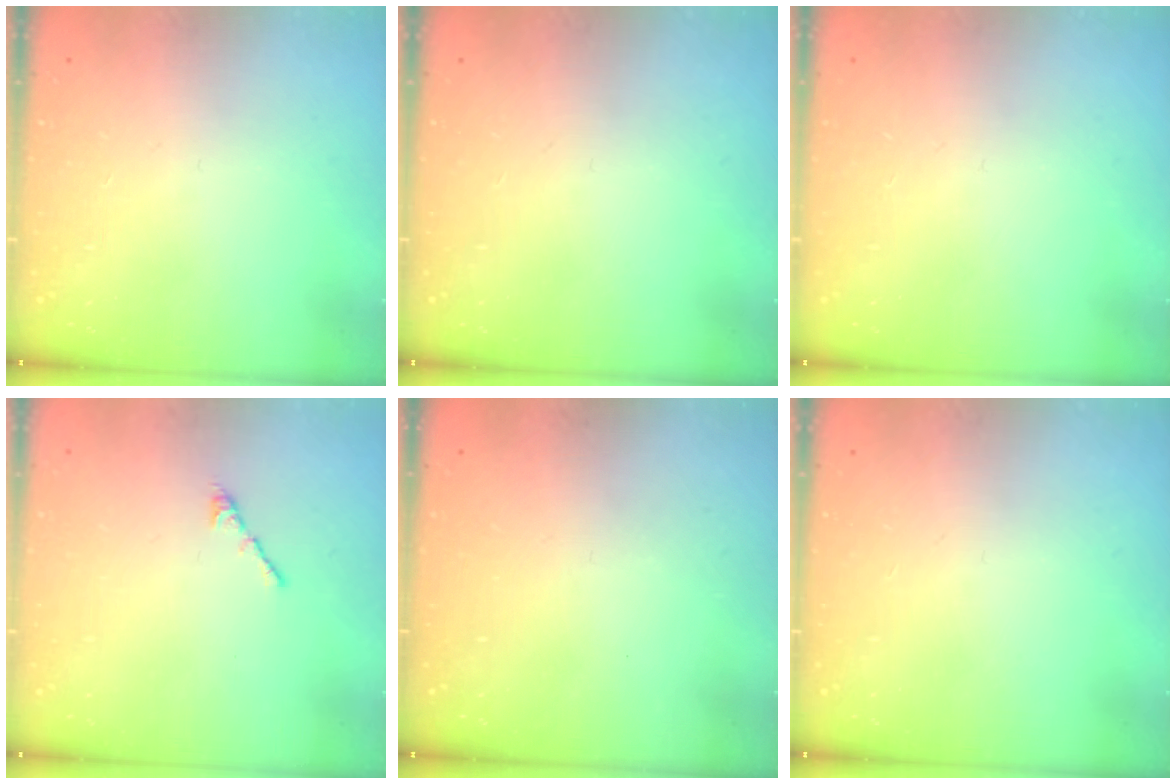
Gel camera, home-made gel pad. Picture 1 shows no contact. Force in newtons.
{"total": 0.0}
{"total": 0.0}
{"total": 2.7, "press": 2.6, "slide": 0.7}
{"total": 0.9, "press": 0.8, "slide": 0.3}
{"total": 0.0}